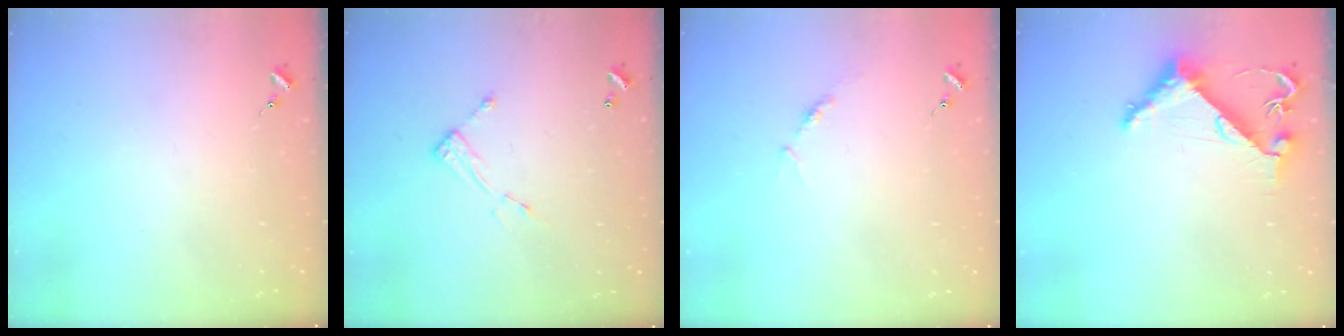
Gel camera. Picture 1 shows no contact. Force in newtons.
{"total": 6.4, "press": 6.4, "slide": 0.3}
{"total": 4.7, "press": 4.7, "slide": 0.5}
{"total": 6.3, "press": 6.3, "slide": 0.6}